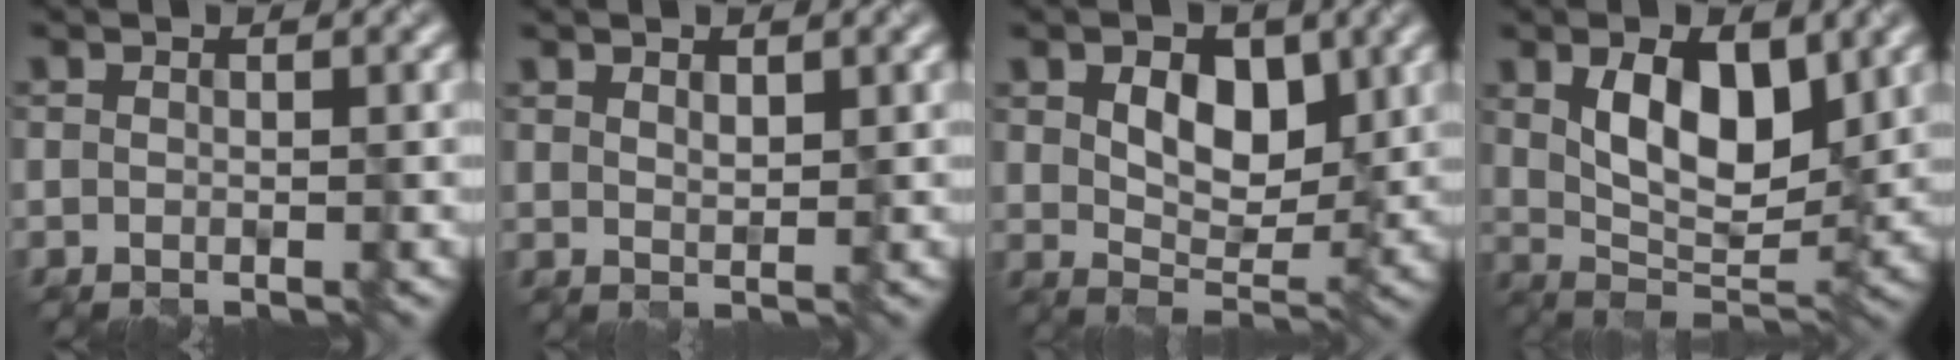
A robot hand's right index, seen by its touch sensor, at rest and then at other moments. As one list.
[{"total": 1.2, "force": [1.1, 0.5, 0.4], "torque": [-0.008, -0.002, 0.022]}, {"total": 5.0, "force": [1.8, 3.1, 3.5], "torque": [-0.053, -0.006, 0.028]}, {"total": 6.6, "force": [2.5, 3.1, 5.3], "torque": [-0.090, -0.004, 0.044]}]